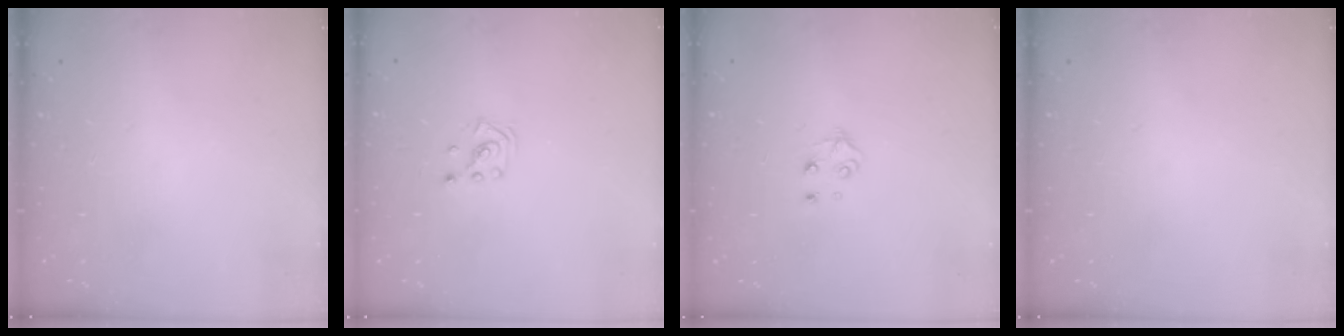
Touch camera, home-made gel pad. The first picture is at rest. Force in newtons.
{"total": 1.4, "press": 1.4, "slide": 0.1}
{"total": 4.5, "press": 4.5, "slide": 0.4}
{"total": 0.0}